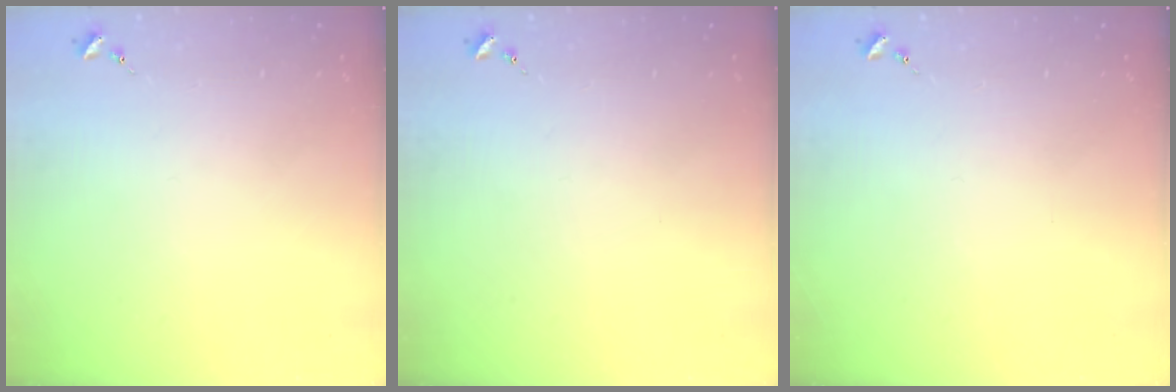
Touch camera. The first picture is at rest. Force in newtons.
{"total": 0.0}
{"total": 0.0}